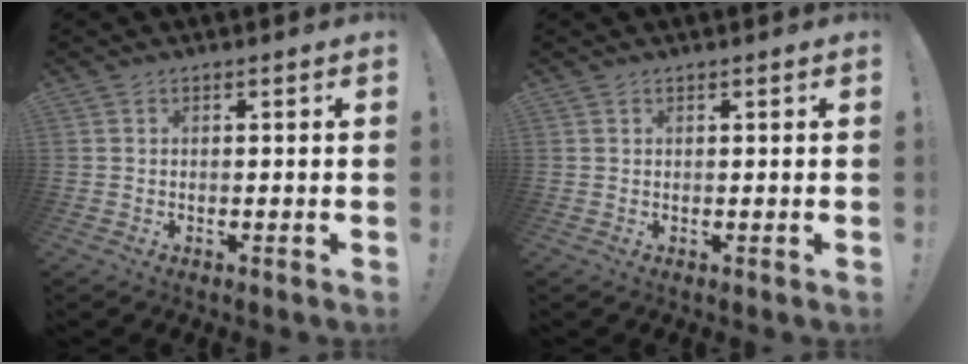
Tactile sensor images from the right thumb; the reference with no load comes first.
{"total": 0.0}